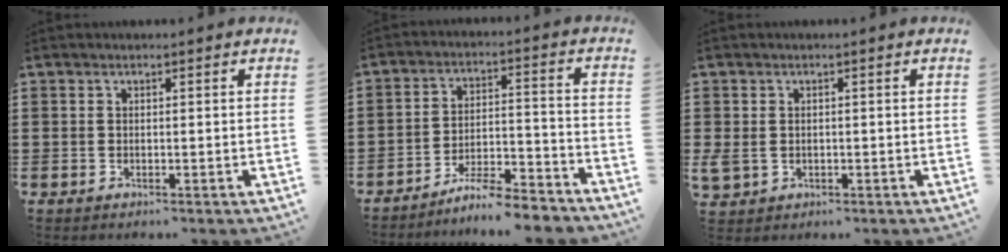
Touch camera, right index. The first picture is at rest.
{"total": 7.1, "force": [-6.7, 0.3, 2.4], "torque": [-0.040, 0.006, -0.129]}
{"total": 1.7, "force": [0.0, 1.5, 0.8], "torque": [-0.028, 0.001, -0.003]}